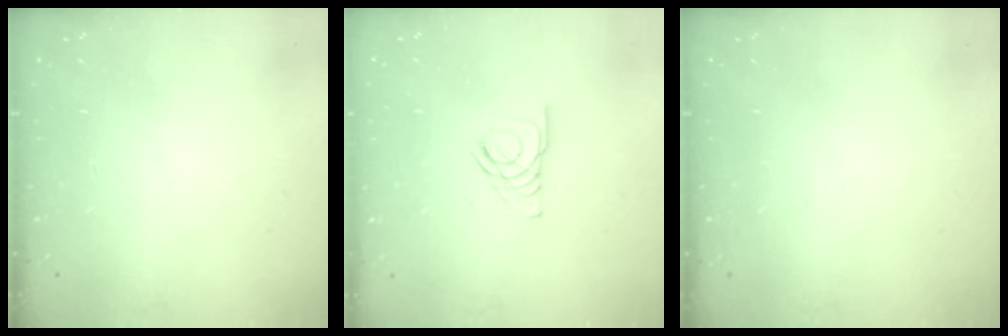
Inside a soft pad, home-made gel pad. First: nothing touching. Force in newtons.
{"total": 5.9, "press": 5.8, "slide": 0.8}
{"total": 0.0}